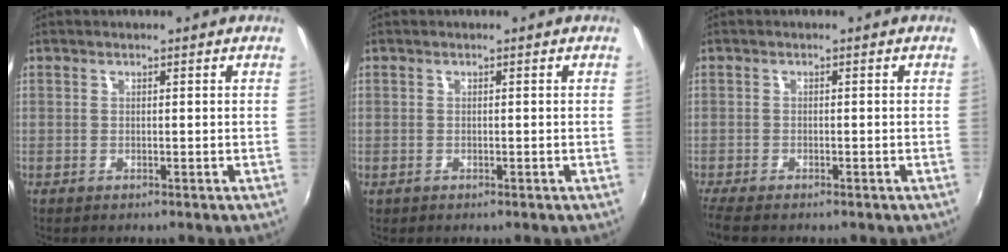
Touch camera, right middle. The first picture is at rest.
{"total": 0.0}
{"total": 3.5, "force": [-2.9, 0.7, 1.9], "torque": [-0.047, -0.018, -0.053]}